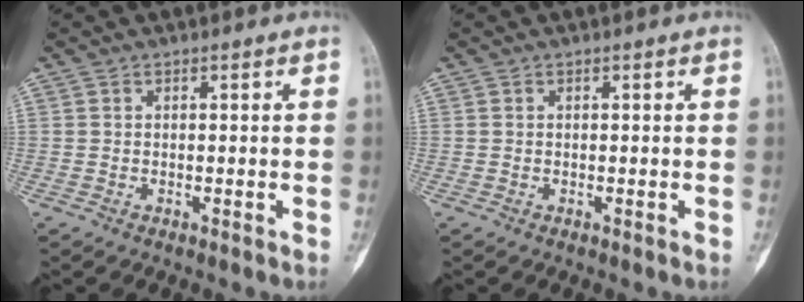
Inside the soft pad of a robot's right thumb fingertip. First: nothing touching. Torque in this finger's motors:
{"motor_torque": [0.12, 0.03, -0.09, -0.02, 0.11]}